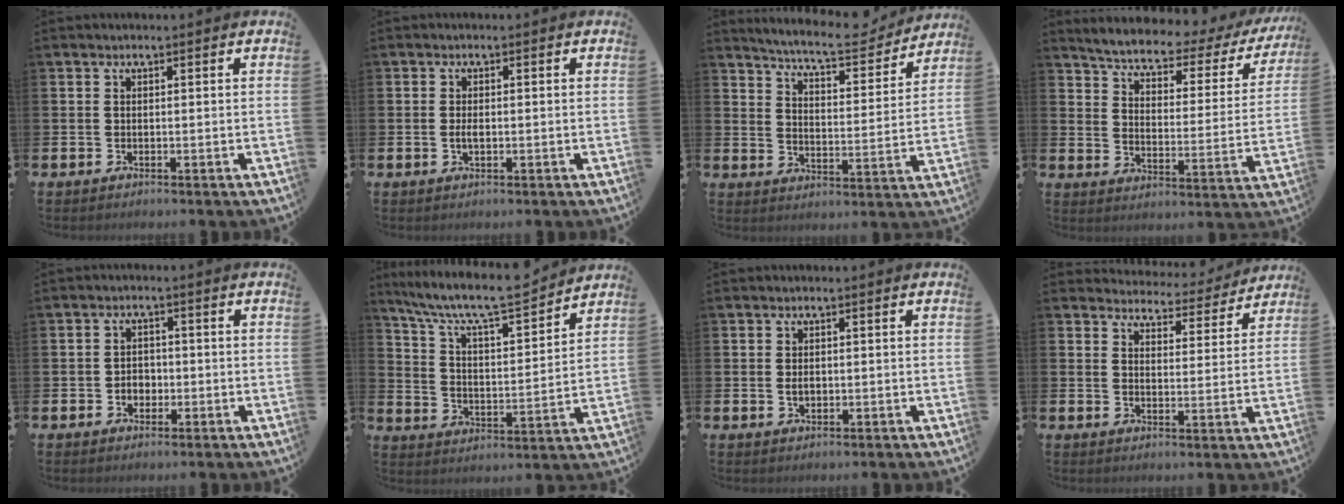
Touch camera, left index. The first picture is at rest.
{"total": 1.5, "force": [-0.2, 0.7, 1.3], "torque": [-0.021, 0.001, -0.006]}
{"total": 7.3, "force": [6.9, 0.9, 2.1], "torque": [-0.058, -0.048, 0.115]}
{"total": 5.1, "force": [4.5, 1.4, 1.9], "torque": [-0.064, -0.038, 0.069]}
{"total": 2.4, "force": [-0.7, 2.0, 1.1], "torque": [-0.011, 0.001, -0.020]}
{"total": 9.4, "force": [8.6, 1.3, 3.6], "torque": [-0.102, -0.060, 0.144]}
{"total": 1.3, "force": [0.0, 0.9, 0.9], "torque": [-0.007, 0.002, -0.004]}
{"total": 4.2, "force": [4.1, 1.0, 0.1], "torque": [-0.009, -0.037, 0.067]}